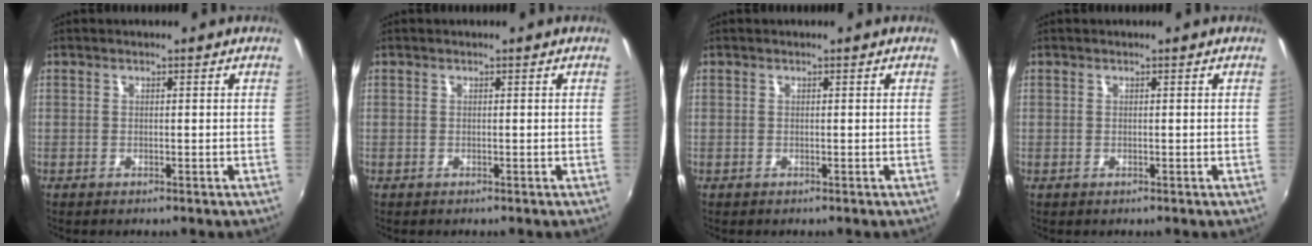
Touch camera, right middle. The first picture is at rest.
{"total": 0.0}
{"total": 0.0}
{"total": 0.0}